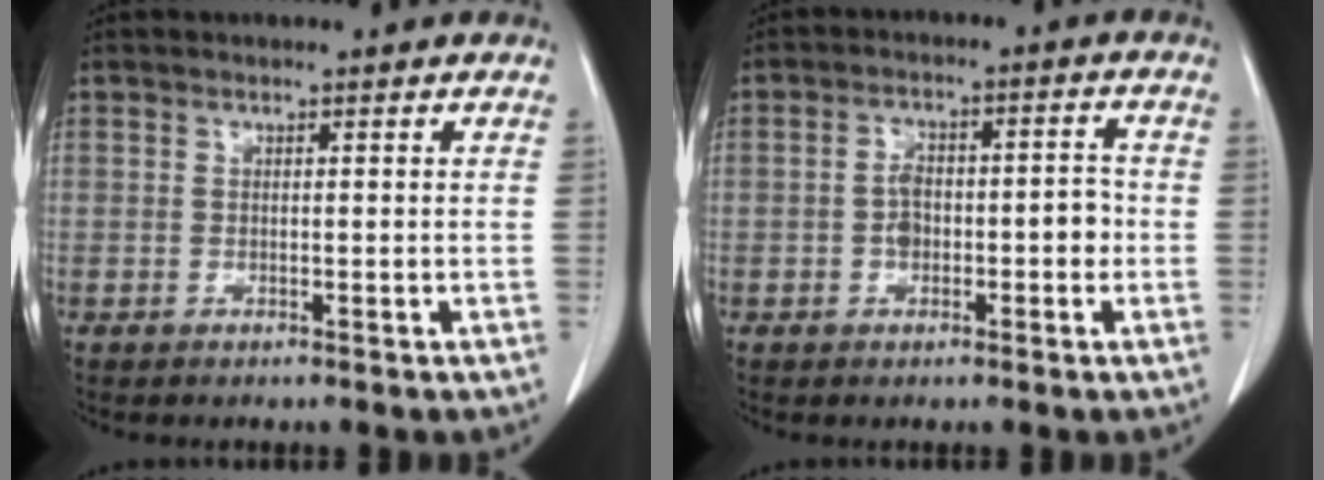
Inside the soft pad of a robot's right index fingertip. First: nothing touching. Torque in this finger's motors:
{"motor_torque": [0.70, -0.37, 0.38, 0.06]}